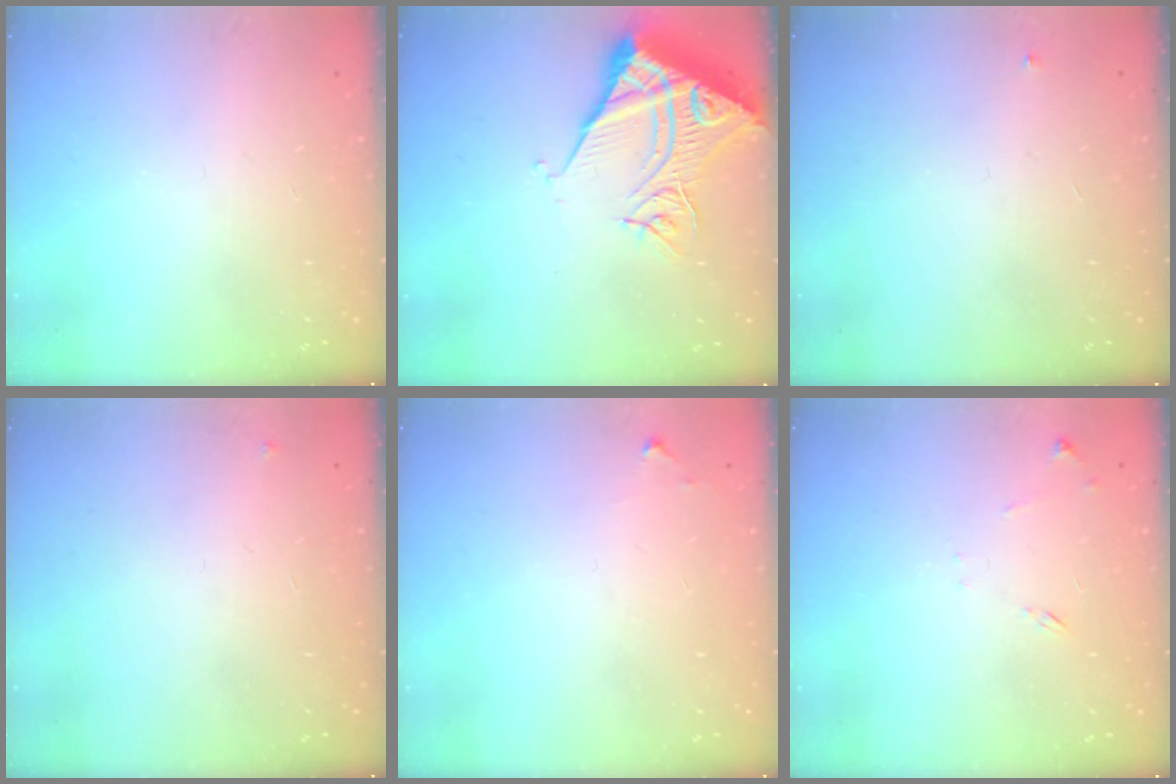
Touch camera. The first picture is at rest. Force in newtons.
{"total": 13.1, "press": 13.0, "slide": 1.7}
{"total": 3.0, "press": 2.9, "slide": 0.4}
{"total": 3.8, "press": 3.7, "slide": 0.6}
{"total": 5.0, "press": 5.0, "slide": 0.7}
{"total": 6.7, "press": 6.7, "slide": 0.6}